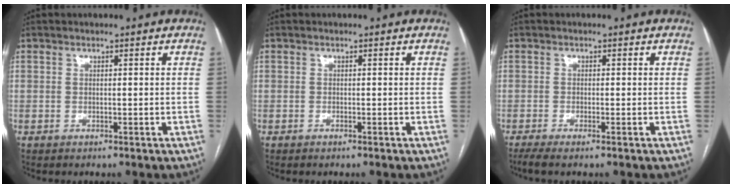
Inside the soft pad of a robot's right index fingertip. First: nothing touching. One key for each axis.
{"total": 0.0}
{"total": 2.4, "fx": -1.6, "fy": 0.1, "fz": 1.7, "tx": -0.030, "ty": -0.004, "tz": -0.033}